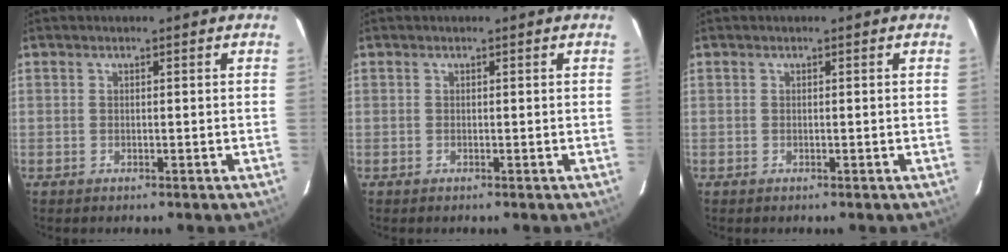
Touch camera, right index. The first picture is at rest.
{"total": 0.0}
{"total": 0.0}